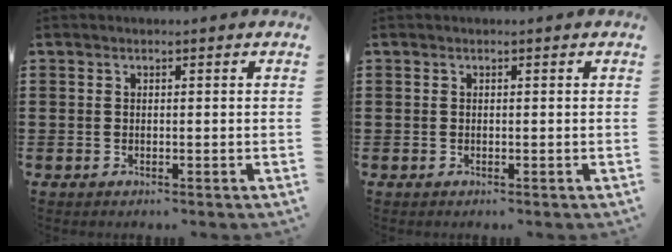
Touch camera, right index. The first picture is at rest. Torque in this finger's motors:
{"motor_torque": [2.14, 0.00, -0.01, 0.01]}